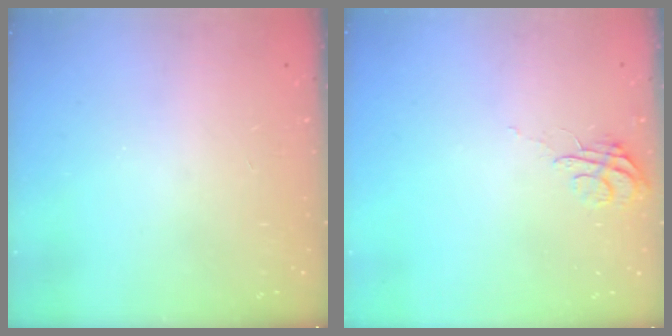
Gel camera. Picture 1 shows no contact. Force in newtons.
{"total": 5.5, "press": 5.4, "slide": 0.4}